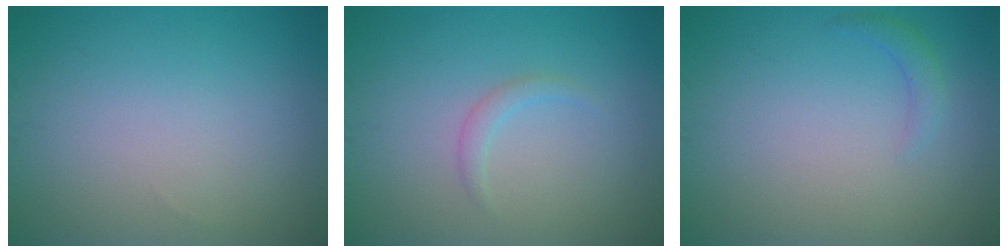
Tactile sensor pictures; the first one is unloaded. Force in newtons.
{"total": 1.1, "press": 1.1, "slide": 0.0}
{"total": 1.2, "press": 1.2, "slide": 0.2}